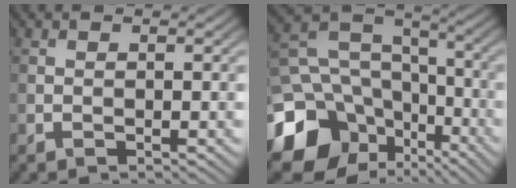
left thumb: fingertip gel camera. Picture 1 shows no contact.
{"total": 18.1, "force": [-8.4, 13.9, 8.0], "torque": [-0.221, -0.046, -0.127]}